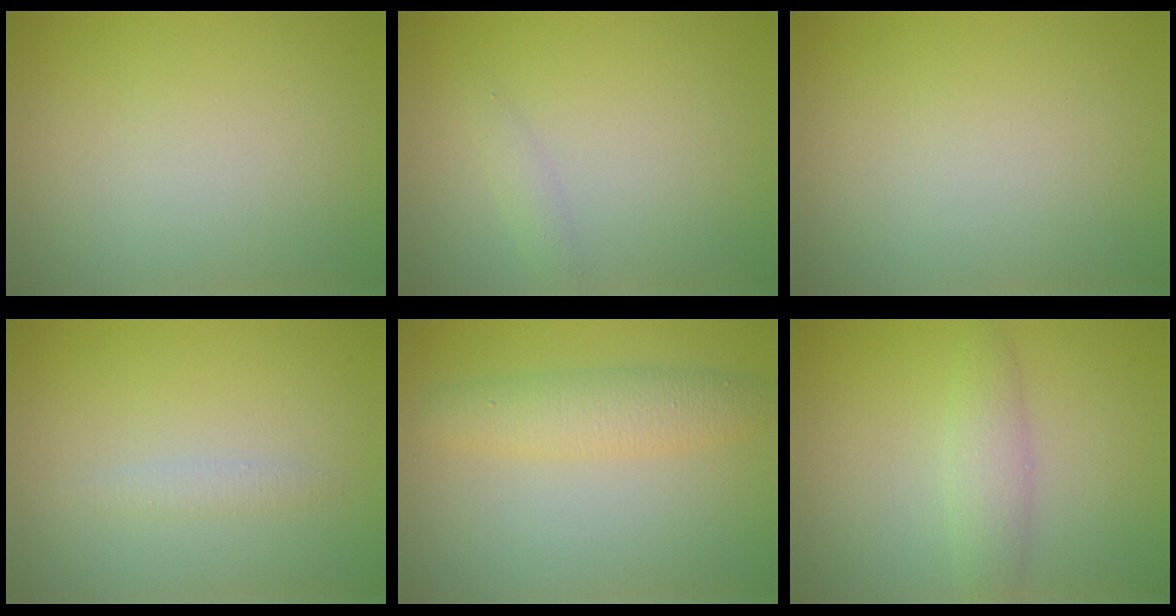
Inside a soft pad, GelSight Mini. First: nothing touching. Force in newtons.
{"total": 0.9, "press": 0.9, "slide": 0.1}
{"total": 0.0}
{"total": 0.9, "press": 0.9, "slide": 0.0}
{"total": 3.3, "press": 3.3, "slide": 0.1}
{"total": 2.5, "press": 2.5, "slide": 0.1}